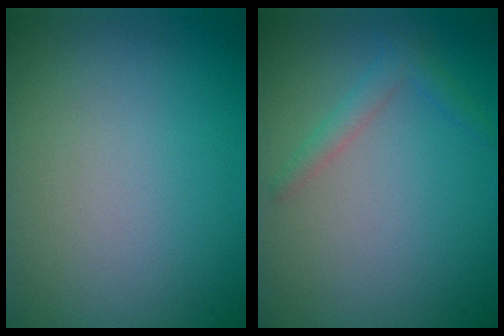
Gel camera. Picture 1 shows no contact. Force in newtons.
{"total": 1.5, "press": 1.5, "slide": 0.1}